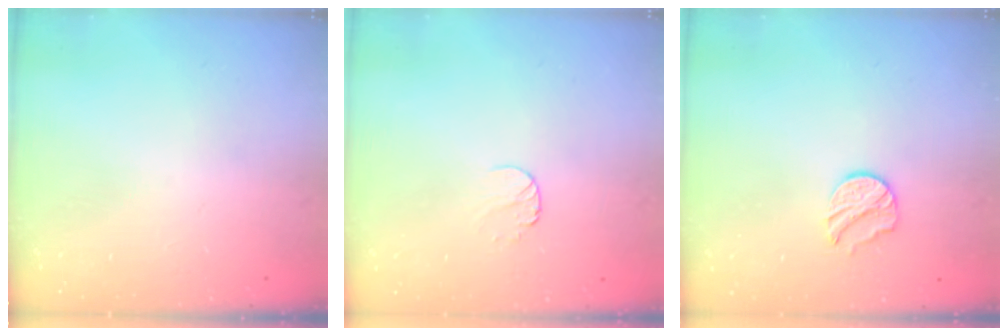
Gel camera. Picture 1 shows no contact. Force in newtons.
{"total": 5.5, "press": 5.5, "slide": 0.5}
{"total": 8.9, "press": 8.9, "slide": 0.1}